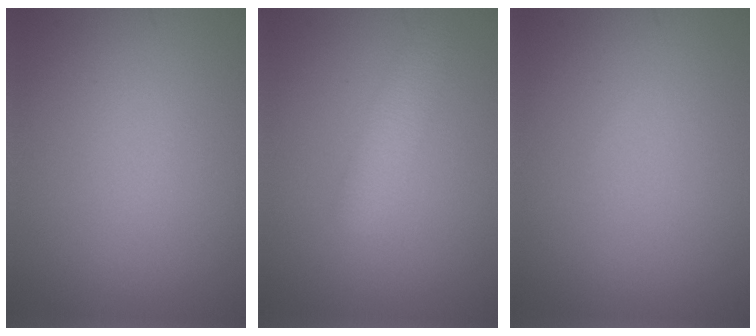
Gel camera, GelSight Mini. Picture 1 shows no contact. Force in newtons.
{"total": 2.5, "press": 2.5, "slide": 0.1}
{"total": 0.0}